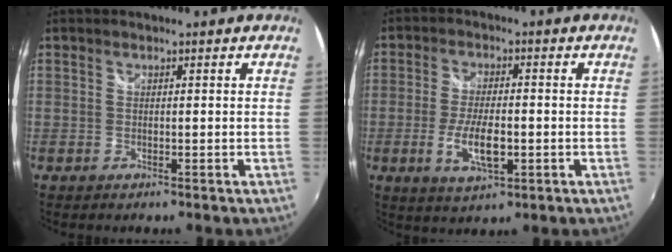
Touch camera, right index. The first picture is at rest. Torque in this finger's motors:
{"motor_torque": [1.14, -0.53, 0.74, 0.11]}